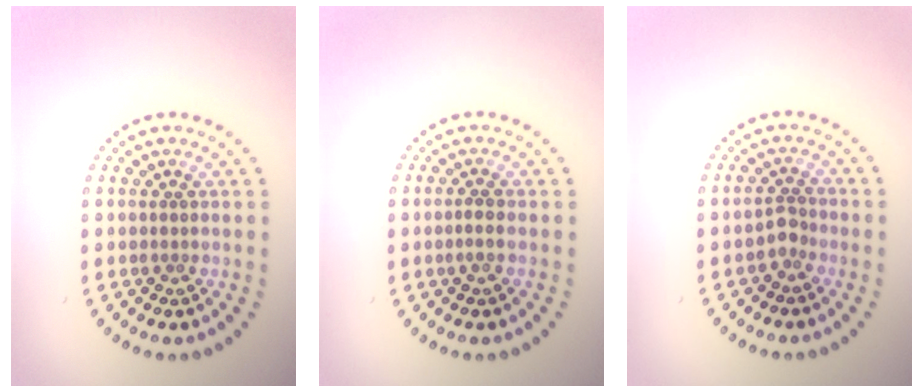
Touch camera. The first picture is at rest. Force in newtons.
{"total": 0.7, "press": 0.5, "slide": 0.6}
{"total": 1.6, "press": 1.2, "slide": 1.0}